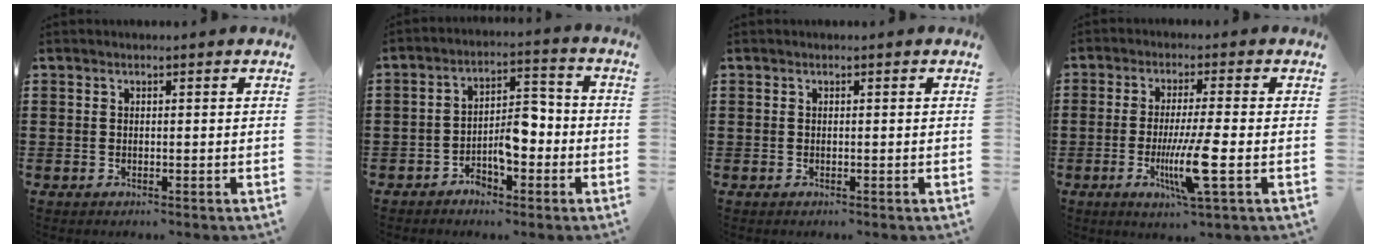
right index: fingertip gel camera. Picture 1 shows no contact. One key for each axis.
{"total": 6.0, "fx": -2.4, "fy": 3.1, "fz": 4.5, "tx": -0.072, "ty": 0.006, "tz": -0.046}
{"total": 0.0}
{"total": 9.0, "fx": -2.4, "fy": 0.6, "fz": 8.7, "tx": -0.170, "ty": -0.023, "tz": -0.047}